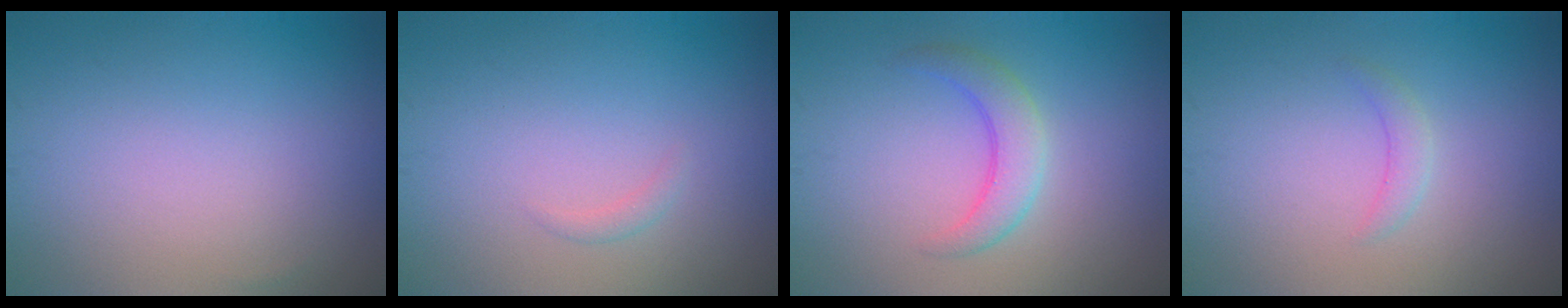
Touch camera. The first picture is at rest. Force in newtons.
{"total": 0.7, "press": 0.7, "slide": 0.0}
{"total": 3.0, "press": 3.0, "slide": 0.2}
{"total": 1.2, "press": 1.2, "slide": 0.2}